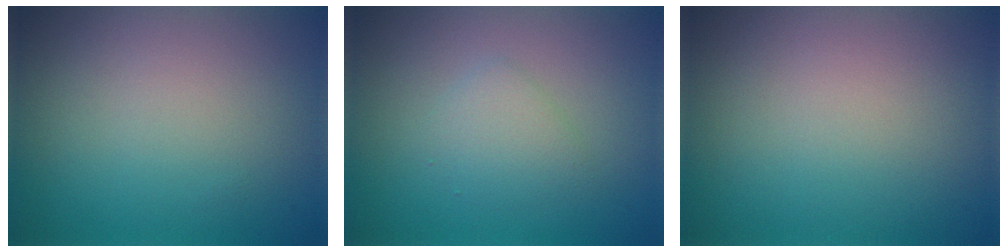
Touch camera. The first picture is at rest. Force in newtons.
{"total": 1.9, "press": 1.9, "slide": 0.2}
{"total": 0.0}